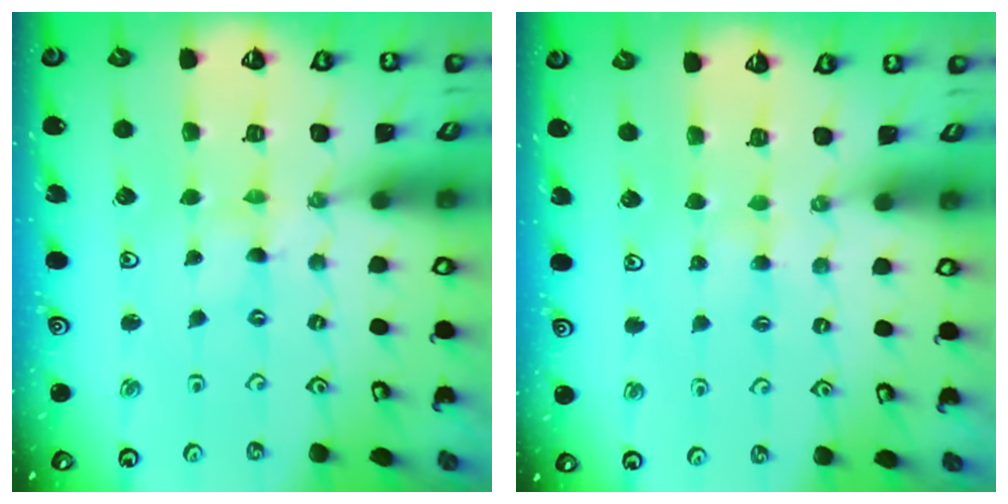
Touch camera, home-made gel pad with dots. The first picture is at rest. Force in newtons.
{"total": 2.7, "press": 2.7, "slide": 0.3}